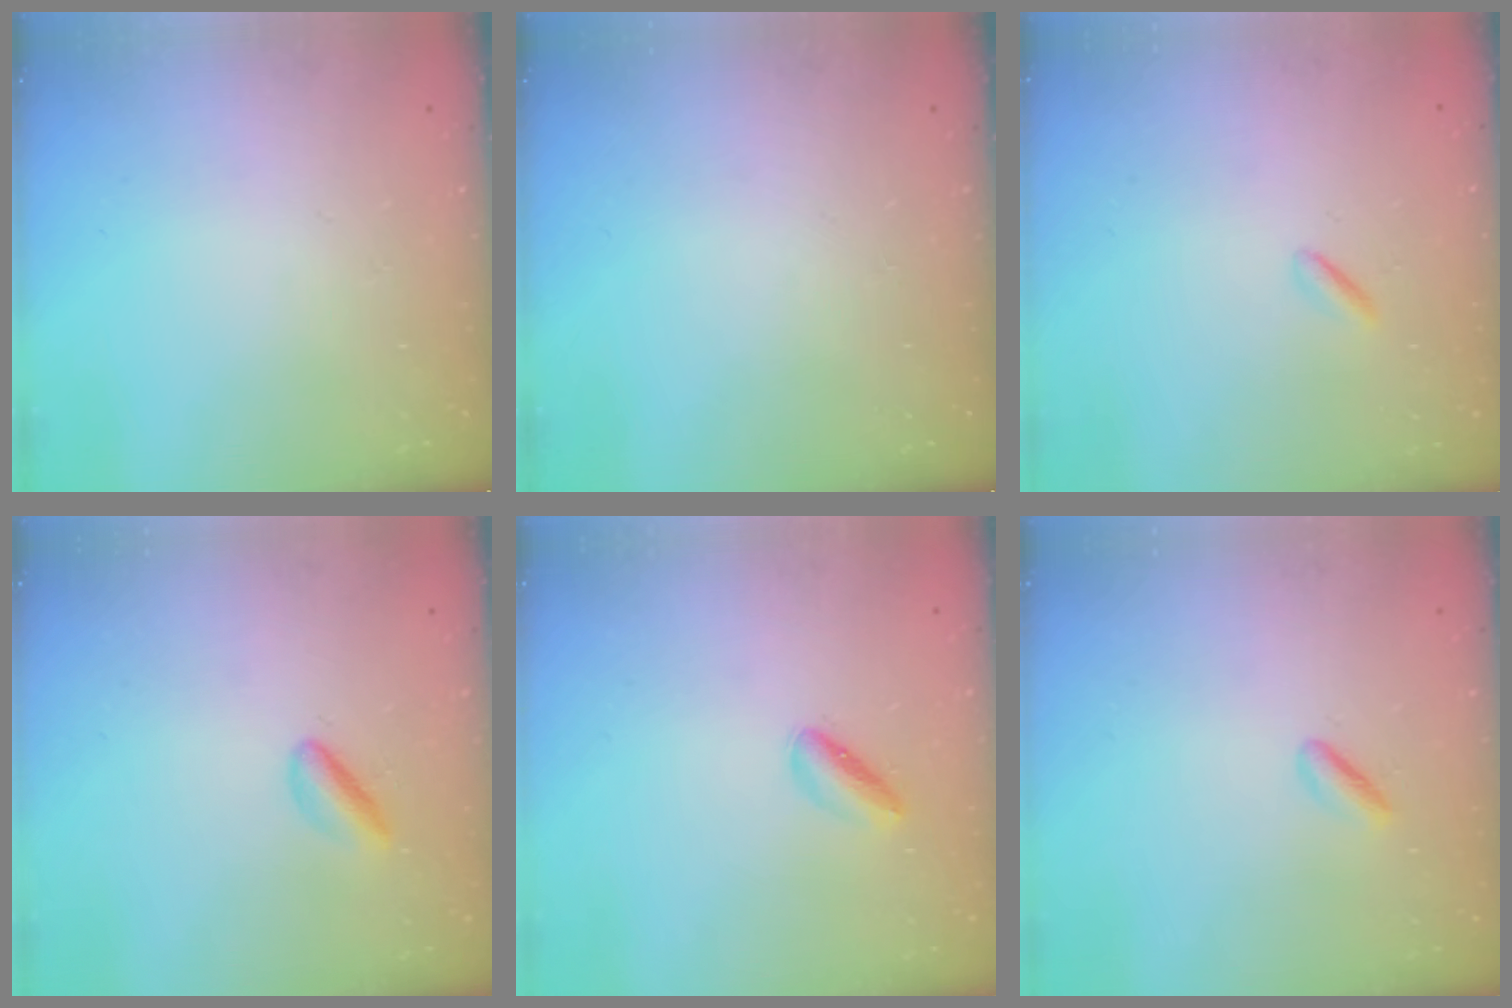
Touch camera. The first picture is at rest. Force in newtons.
{"total": 0.0}
{"total": 0.0}
{"total": 2.9, "press": 2.8, "slide": 0.4}
{"total": 2.5, "press": 2.4, "slide": 0.3}
{"total": 1.7, "press": 1.3, "slide": 1.1}